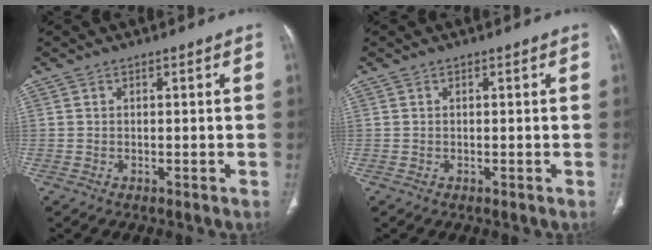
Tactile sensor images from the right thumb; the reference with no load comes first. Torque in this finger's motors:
{"motor_torque": [-0.05, 0.05, -0.02, 0.02, 0.01]}